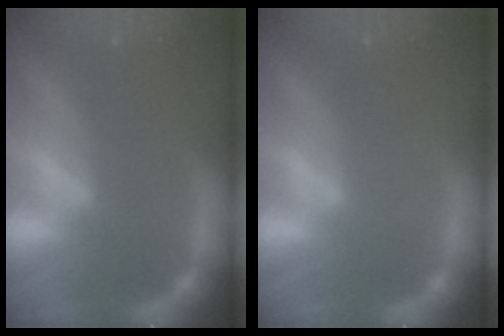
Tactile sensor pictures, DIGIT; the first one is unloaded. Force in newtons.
{"total": 0.0}